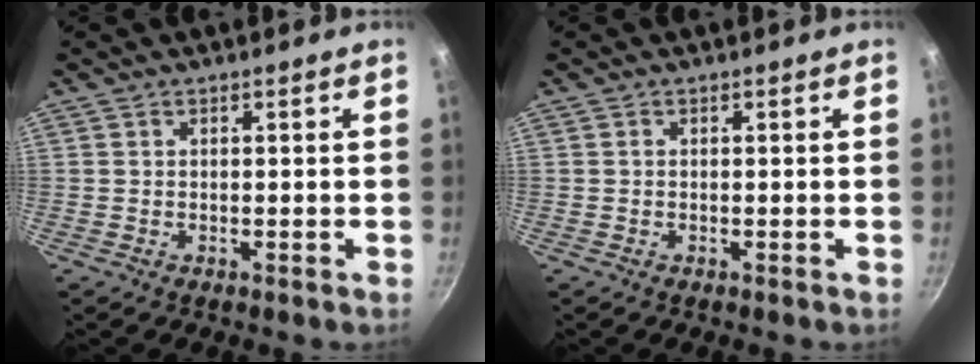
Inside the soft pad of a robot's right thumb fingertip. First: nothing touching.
{"total": 0.0}